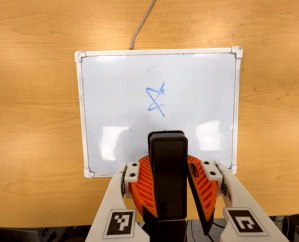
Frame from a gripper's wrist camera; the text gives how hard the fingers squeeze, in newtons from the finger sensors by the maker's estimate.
{"total": 9.3, "left": 9.0, "right": 9.6}